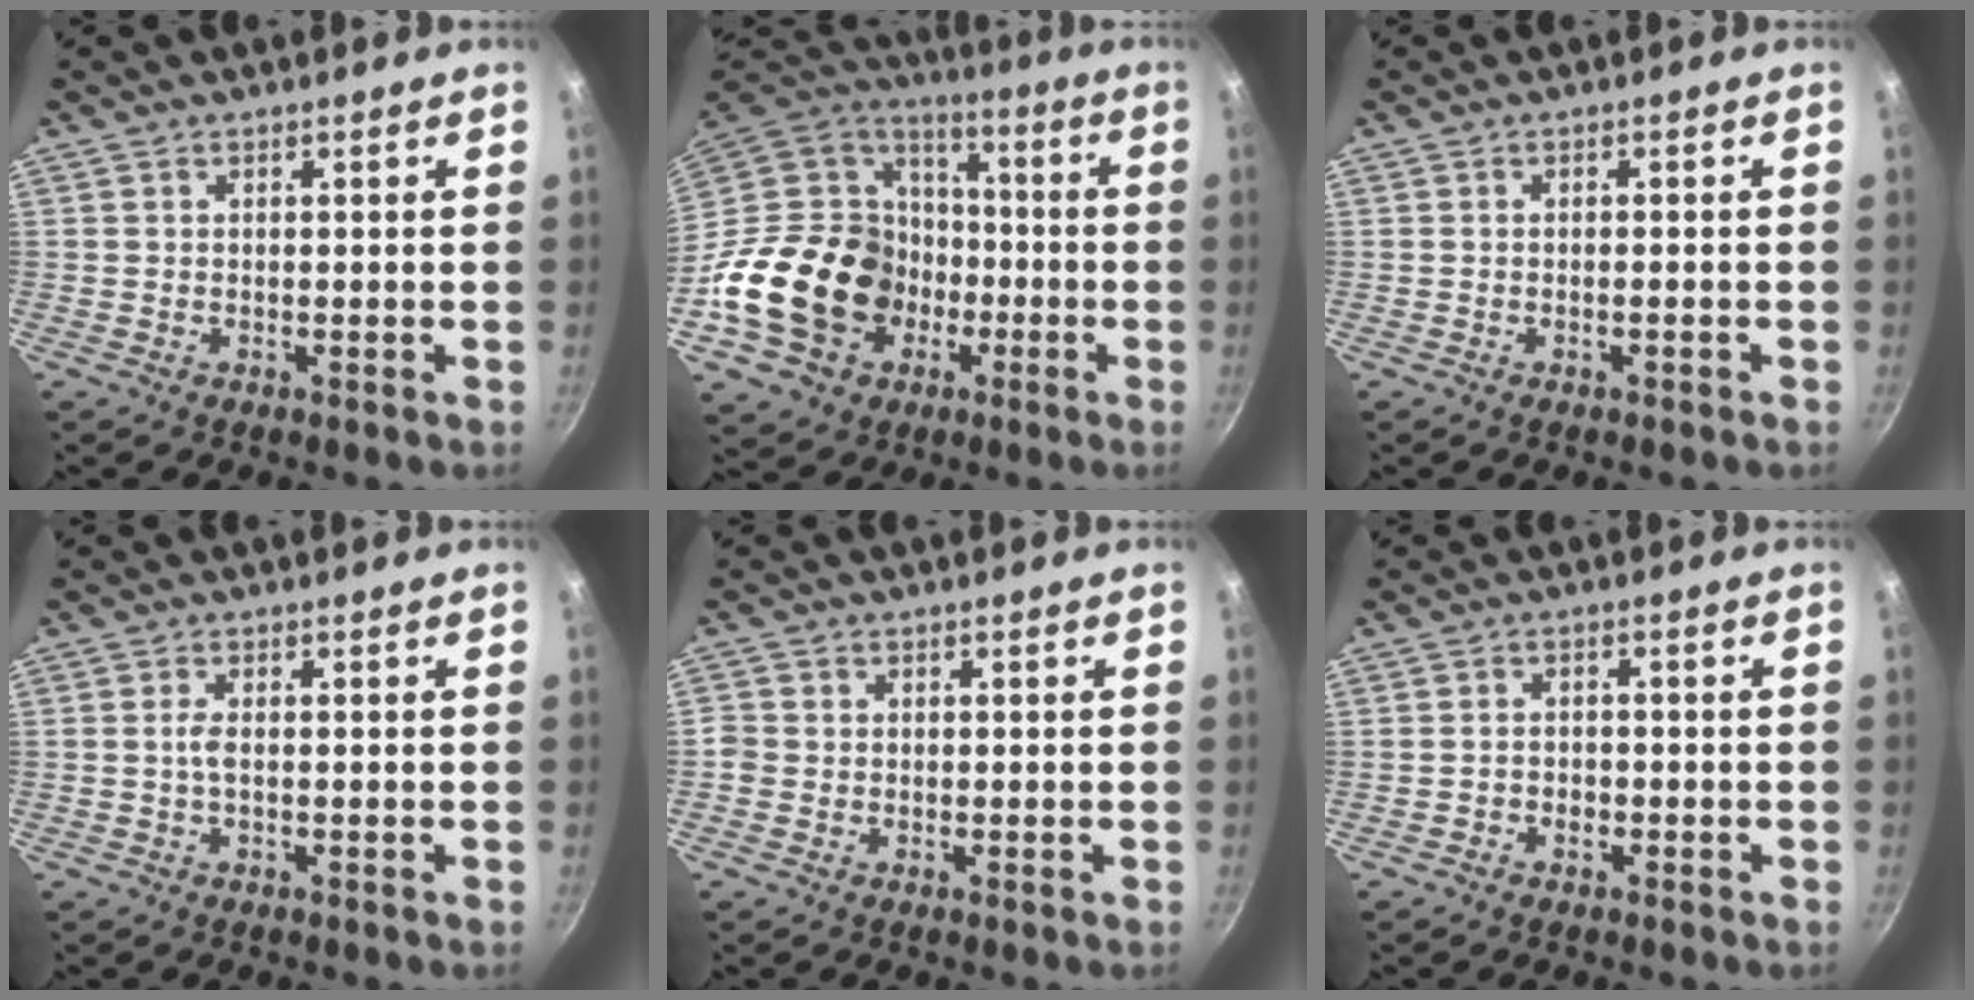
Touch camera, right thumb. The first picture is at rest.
{"total": 26.1, "force": [-7.1, 20.6, 14.4], "torque": [-0.249, 0.058, -0.112]}
{"total": 0.8, "force": [-0.5, 0.2, 0.6], "torque": [-0.016, 0.006, -0.010]}
{"total": 1.8, "force": [-0.2, 0.6, 1.7], "torque": [-0.042, 0.004, -0.008]}
{"total": 2.2, "force": [-0.7, 2.0, 0.7], "torque": [-0.008, 0.008, -0.016]}
{"total": 2.1, "force": [-1.1, 1.5, 1.0], "torque": [-0.016, 0.012, -0.018]}